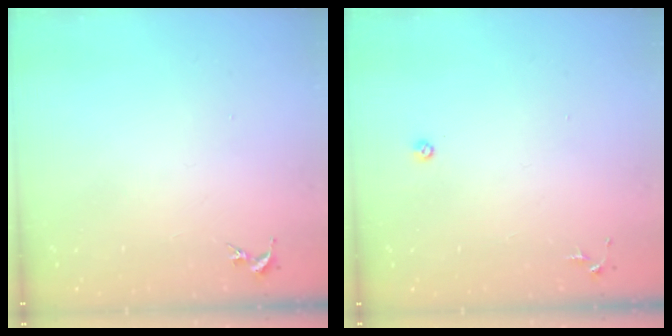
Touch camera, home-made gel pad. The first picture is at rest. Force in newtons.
{"total": 3.5, "press": 3.4, "slide": 0.7}